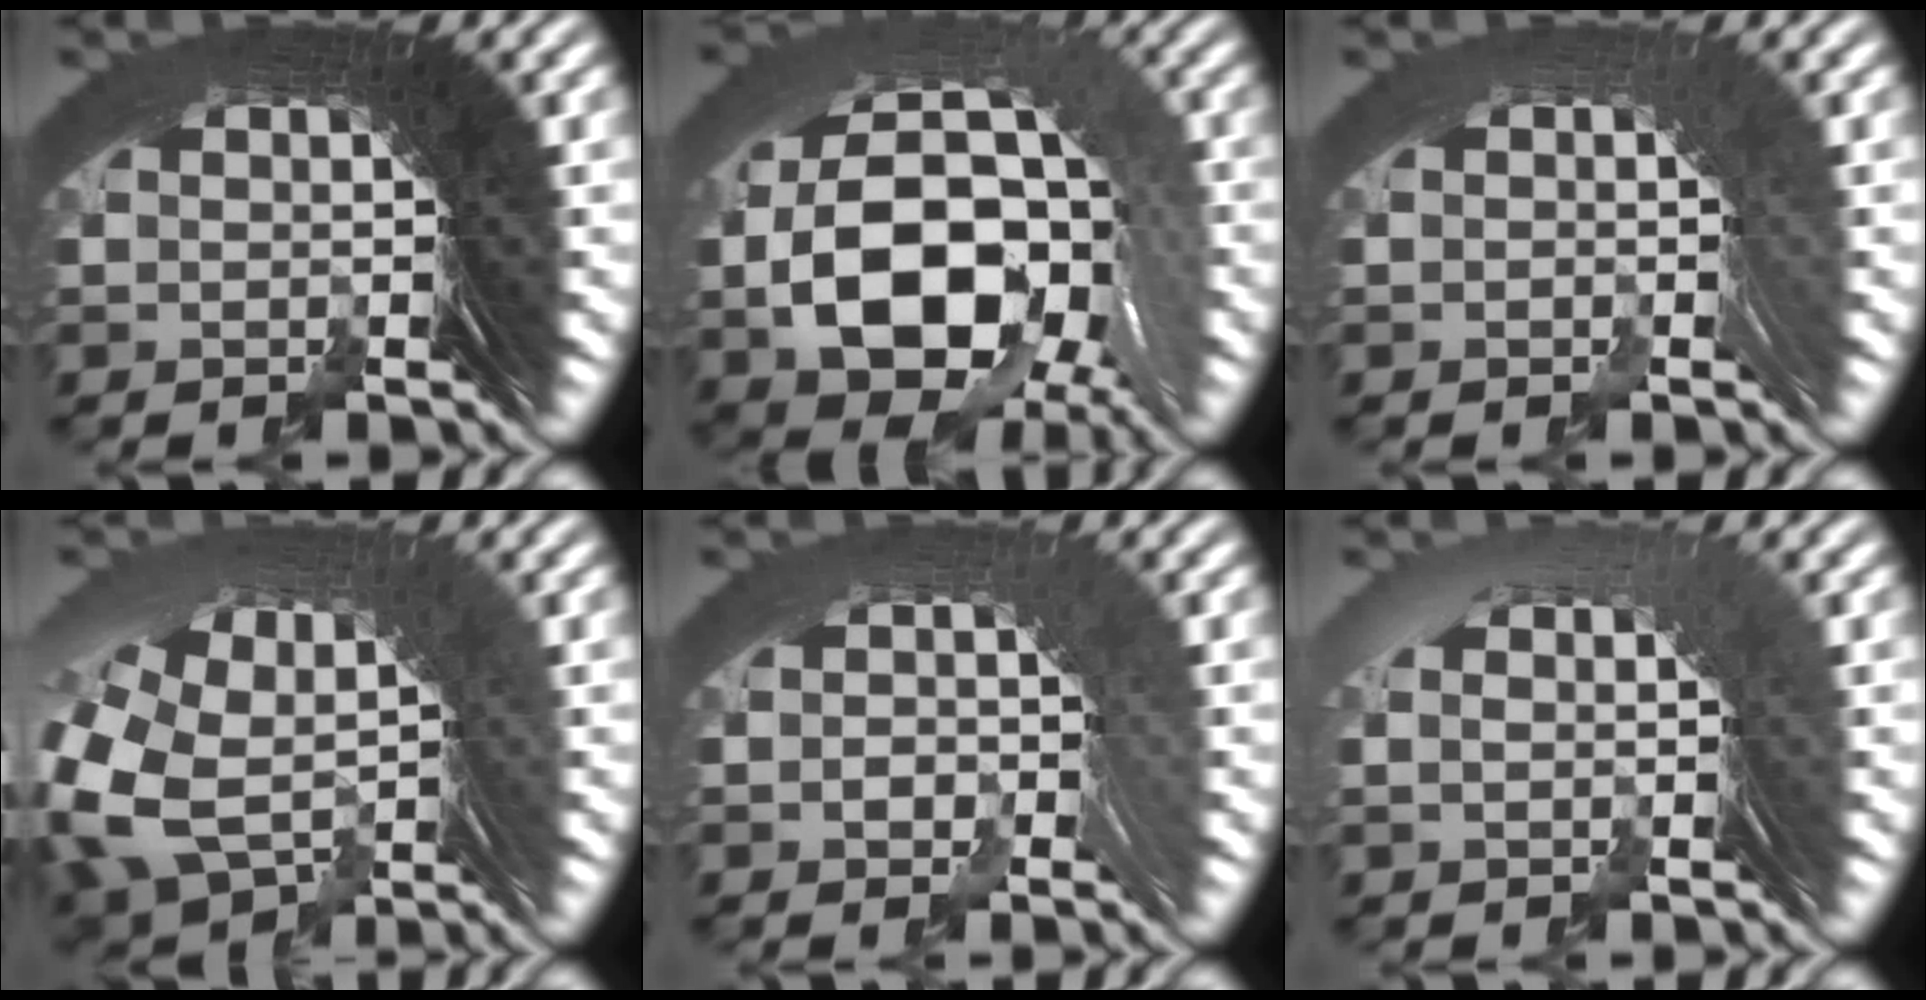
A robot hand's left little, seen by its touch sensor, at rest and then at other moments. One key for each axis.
{"total": 14.1, "fx": 0.9, "fy": 9.4, "fz": 10.5, "tx": -0.191, "ty": -0.023, "tz": 0.023}
{"total": 0.8, "fx": -0.7, "fy": -0.4, "fz": 0.0, "tx": 0.006, "ty": 0.006, "tz": -0.010}
{"total": 7.4, "fx": -1.6, "fy": 6.0, "fz": 4.1, "tx": -0.129, "ty": -0.048, "tz": 0.003}
{"total": 0.6, "fx": -0.5, "fy": 0.2, "fz": 0.2, "tx": -0.003, "ty": 0.001, "tz": -0.007}
{"total": 1.1, "fx": 0.0, "fy": 0.5, "fz": 1.0, "tx": -0.003, "ty": 0.014, "tz": -0.002}